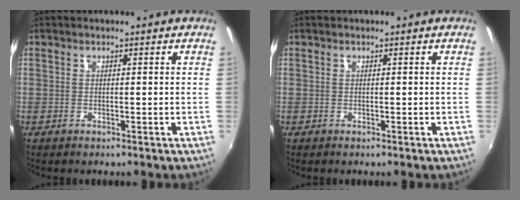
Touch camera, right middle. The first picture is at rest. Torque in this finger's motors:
{"motor_torque": [0.16, -0.47, 0.06, 0.00]}